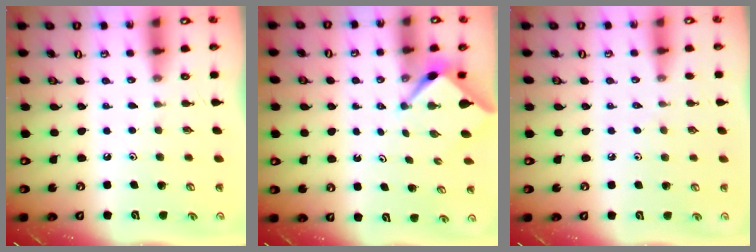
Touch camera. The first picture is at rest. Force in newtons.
{"total": 2.4, "press": 2.3, "slide": 0.3}
{"total": 4.4, "press": 4.3, "slide": 0.6}